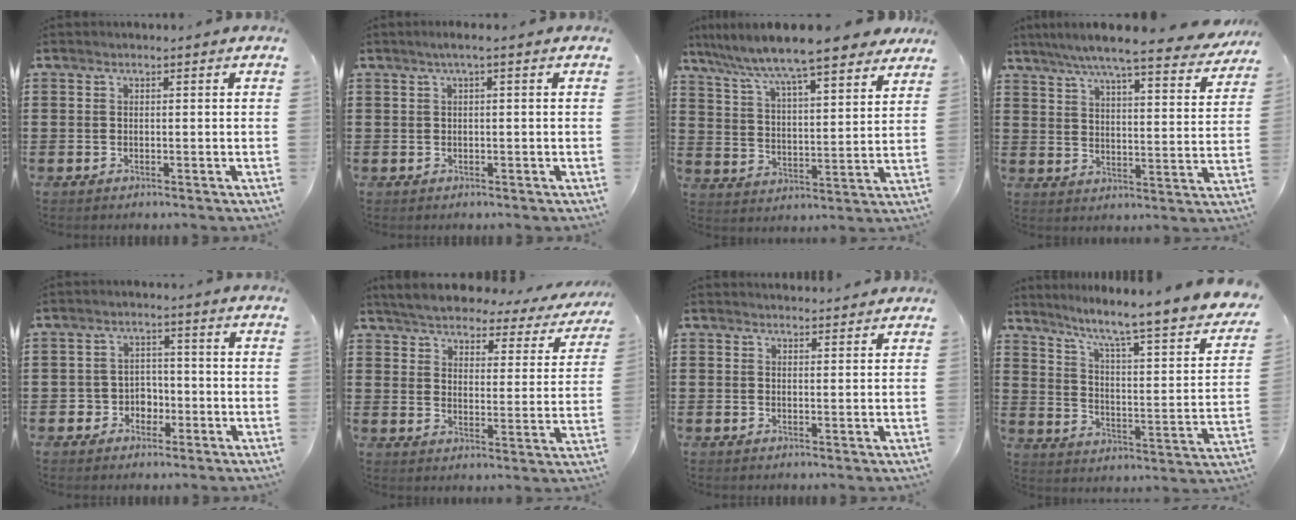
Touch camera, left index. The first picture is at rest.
{"total": 1.4, "force": [0.1, 0.0, 1.4], "torque": [-0.022, -0.003, 0.002]}
{"total": 9.1, "force": [8.1, 0.3, 4.1], "torque": [-0.116, -0.044, 0.135]}
{"total": 7.8, "force": [6.8, -0.2, 3.8], "torque": [-0.099, -0.038, 0.115]}
{"total": 3.5, "force": [-1.6, 2.9, 1.1], "torque": [-0.030, 0.006, -0.036]}
{"total": 4.8, "force": [4.6, 0.4, 1.1], "torque": [-0.048, -0.032, 0.076]}
{"total": 1.8, "force": [1.7, 0.4, -0.1], "torque": [-0.003, 0.000, 0.035]}
{"total": 6.2, "force": [4.6, -0.4, 4.1], "torque": [-0.101, -0.048, 0.062]}